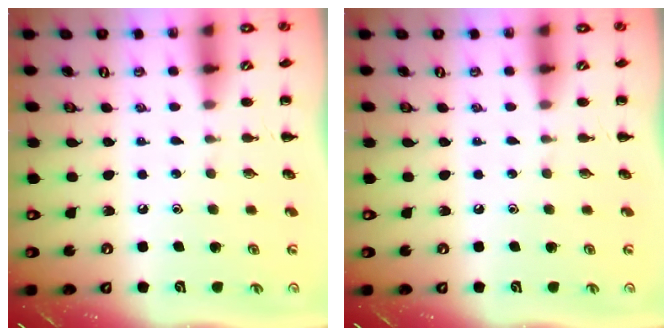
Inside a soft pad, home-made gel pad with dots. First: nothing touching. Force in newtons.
{"total": 0.0}